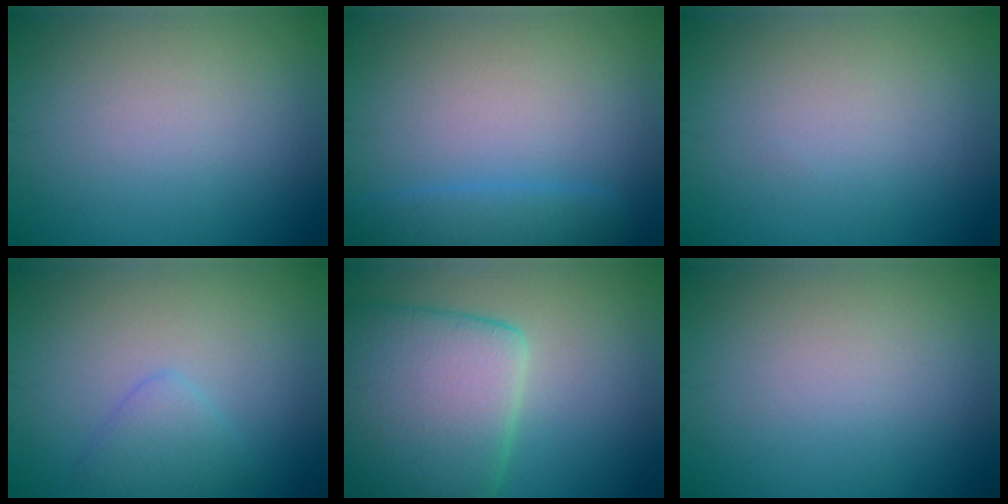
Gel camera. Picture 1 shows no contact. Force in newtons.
{"total": 2.4, "press": 2.4, "slide": 0.2}
{"total": 0.0}
{"total": 2.0, "press": 2.0, "slide": 0.0}
{"total": 10.3, "press": 10.2, "slide": 0.5}
{"total": 0.0}